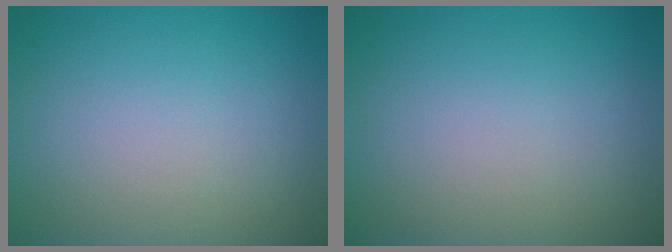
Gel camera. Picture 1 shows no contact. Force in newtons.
{"total": 0.0}